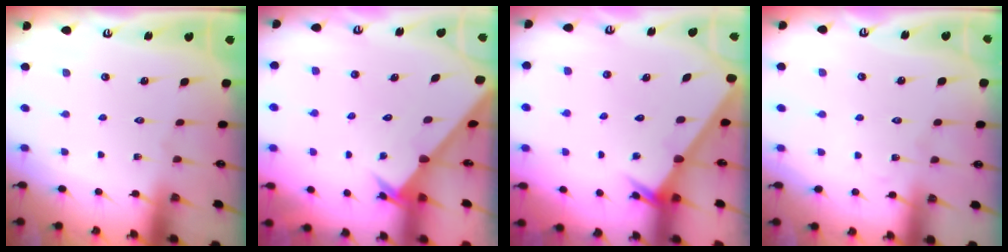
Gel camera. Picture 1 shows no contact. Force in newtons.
{"total": 2.6, "press": 2.6, "slide": 0.2}
{"total": 2.7, "press": 2.7, "slide": 0.1}
{"total": 3.4, "press": 3.3, "slide": 0.4}